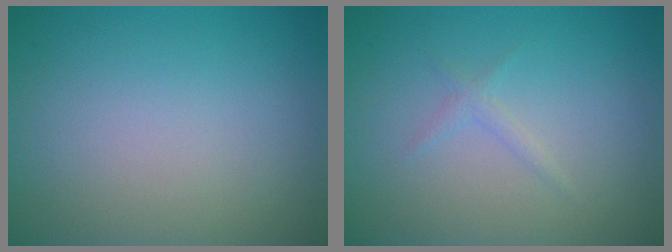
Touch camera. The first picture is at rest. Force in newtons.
{"total": 0.9, "press": 0.9, "slide": 0.0}